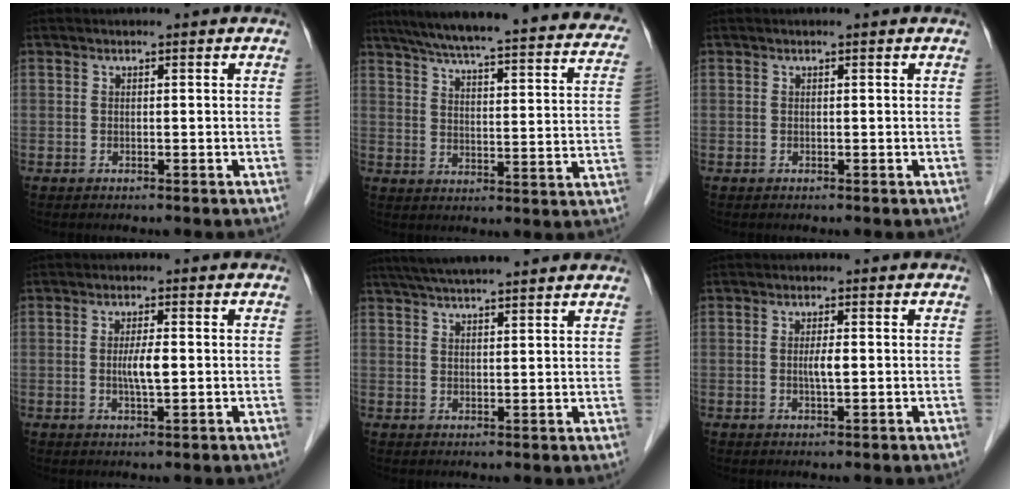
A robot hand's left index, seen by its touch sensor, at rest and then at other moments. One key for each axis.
{"total": 30.4, "fx": 26.1, "fy": 4.3, "fz": 15.1, "tx": -0.225, "ty": -0.023, "tz": 0.313}
{"total": 0.0}
{"total": 3.2, "fx": -0.3, "fy": 0.4, "fz": 3.2, "tx": -0.065, "ty": -0.005, "tz": -0.004}
{"total": 13.6, "fx": 11.9, "fy": 1.3, "fz": 6.5, "tx": -0.106, "ty": 0.042, "tz": 0.168}
{"total": 2.0, "fx": -0.2, "fy": 0.2, "fz": 2.0, "tx": -0.042, "ty": -0.003, "tz": -0.002}